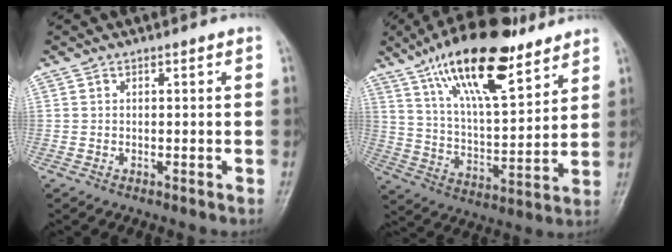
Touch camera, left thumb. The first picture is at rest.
{"total": 21.0, "force": [13.4, 7.1, 14.5], "torque": [-0.222, -0.052, 0.236]}